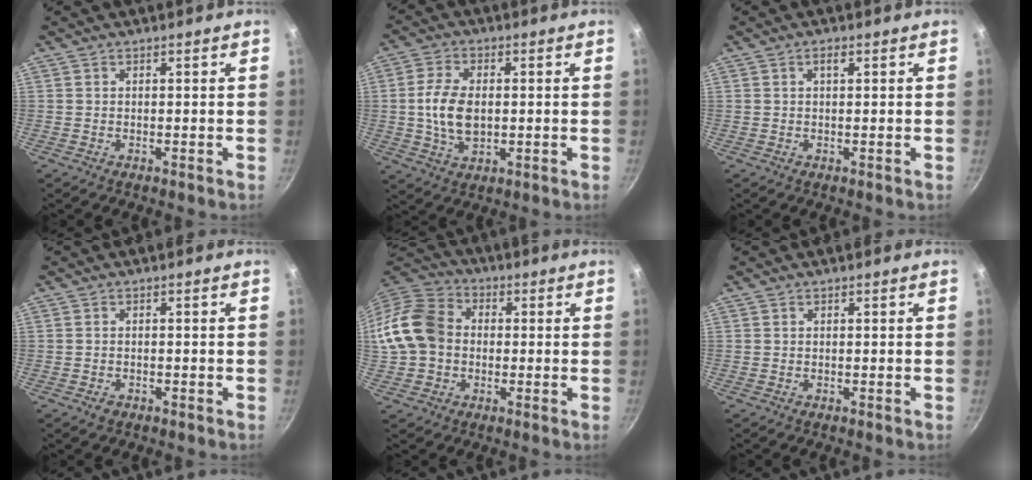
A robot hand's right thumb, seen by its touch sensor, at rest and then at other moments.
{"total": 9.0, "force": [0.1, 5.5, 7.1], "torque": [-0.133, 0.001, 0.001]}
{"total": 1.5, "force": [0.5, 0.5, 1.3], "torque": [-0.023, 0.004, 0.008]}
{"total": 1.3, "force": [-0.7, 0.9, 0.5], "torque": [-0.015, 0.003, -0.009]}
{"total": 14.2, "force": [-0.3, 11.5, 8.4], "torque": [-0.144, 0.029, -0.018]}
{"total": 0.0}